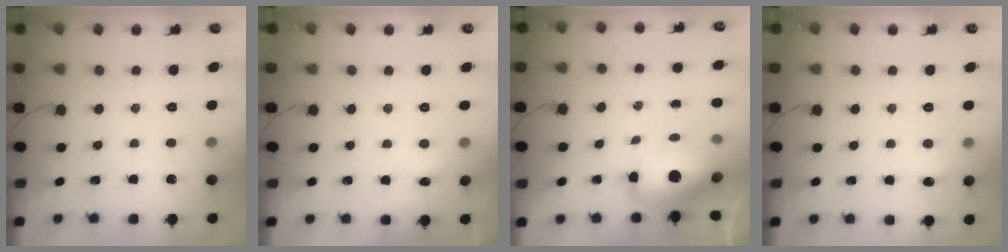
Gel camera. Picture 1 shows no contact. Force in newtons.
{"total": 5.1, "press": 4.9, "slide": 1.3}
{"total": 13.1, "press": 12.7, "slide": 3.3}
{"total": 6.6, "press": 6.3, "slide": 1.7}